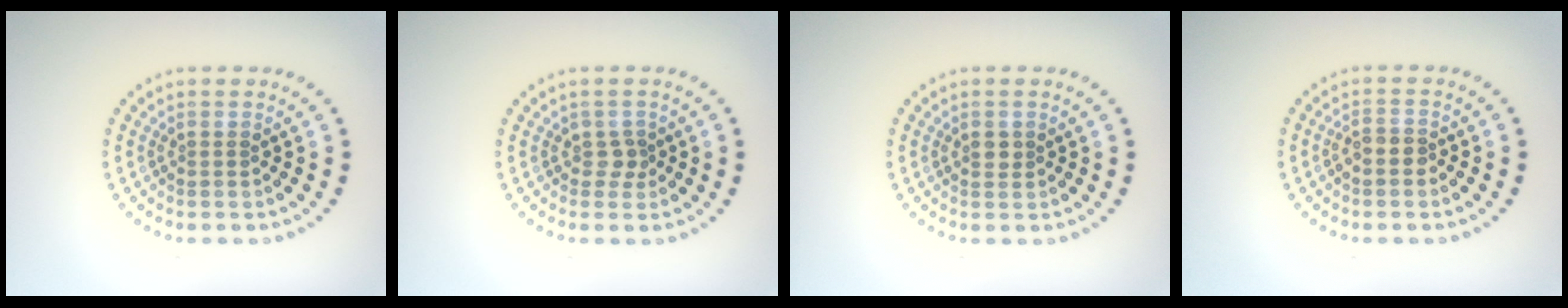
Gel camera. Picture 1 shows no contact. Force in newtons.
{"total": 1.3, "press": 1.0, "slide": 0.8}
{"total": 1.0, "press": 1.0, "slide": 0.4}
{"total": 1.7, "press": 1.5, "slide": 0.7}